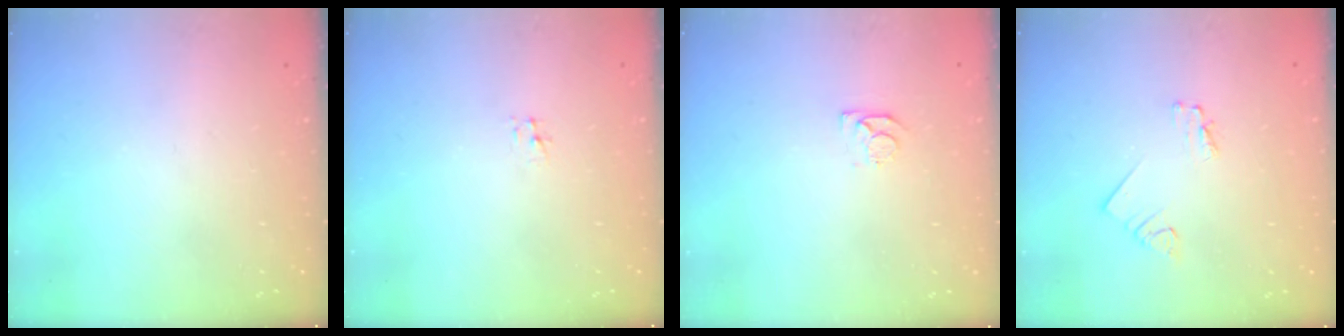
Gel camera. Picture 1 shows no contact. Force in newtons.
{"total": 1.9, "press": 1.9, "slide": 0.2}
{"total": 5.1, "press": 5.0, "slide": 0.7}
{"total": 1.6, "press": 1.6, "slide": 0.2}